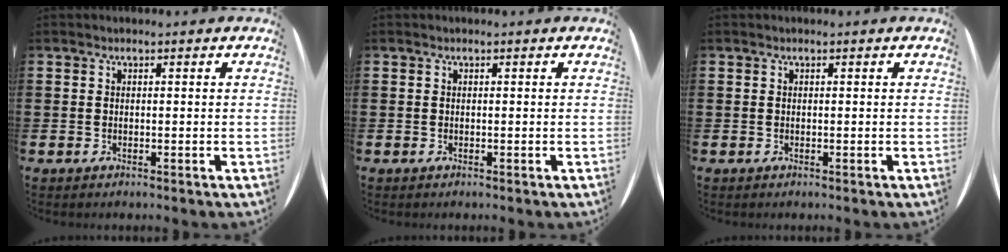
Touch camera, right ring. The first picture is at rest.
{"total": 0.0}
{"total": 0.0}